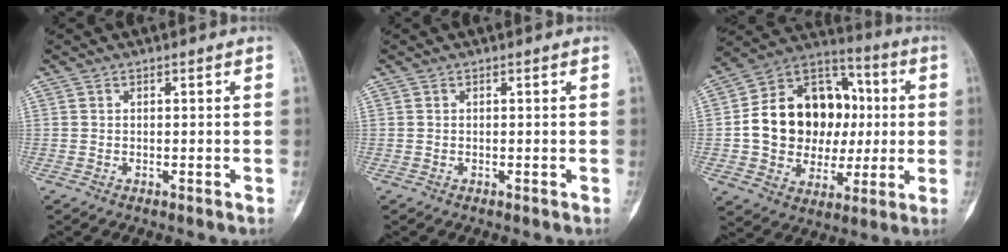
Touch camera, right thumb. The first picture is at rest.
{"total": 0.0}
{"total": 22.2, "force": [0.7, 17.3, 13.9], "torque": [-0.183, 0.034, 0.022]}